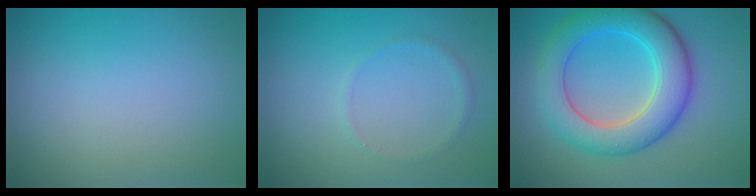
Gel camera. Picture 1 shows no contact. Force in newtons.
{"total": 0.8, "press": 0.8, "slide": 0.2}
{"total": 7.2, "press": 7.2, "slide": 0.2}